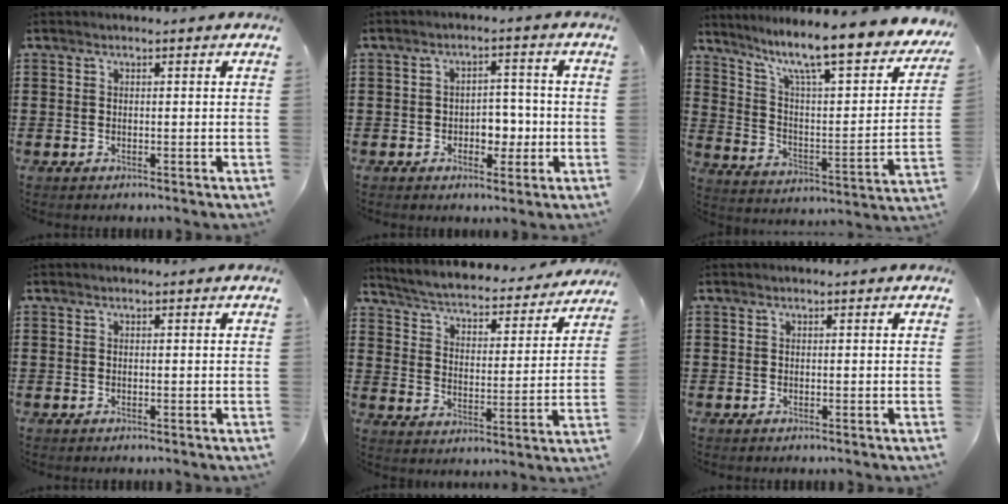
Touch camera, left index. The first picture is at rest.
{"total": 4.4, "force": [-1.1, 3.2, 2.7], "torque": [-0.043, 0.001, -0.028]}
{"total": 10.4, "force": [7.9, 1.0, 6.6], "torque": [-0.142, -0.060, 0.124]}
{"total": 0.0}
{"total": 3.6, "force": [3.5, 0.0, 0.9], "torque": [-0.038, -0.033, 0.049]}
{"total": 0.0}